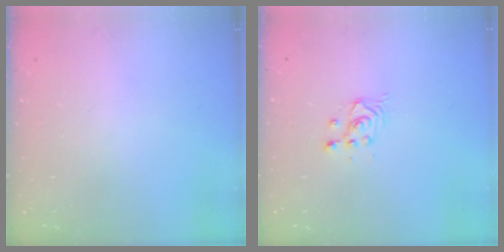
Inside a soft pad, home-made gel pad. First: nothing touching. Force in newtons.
{"total": 2.4, "press": 2.4, "slide": 0.2}